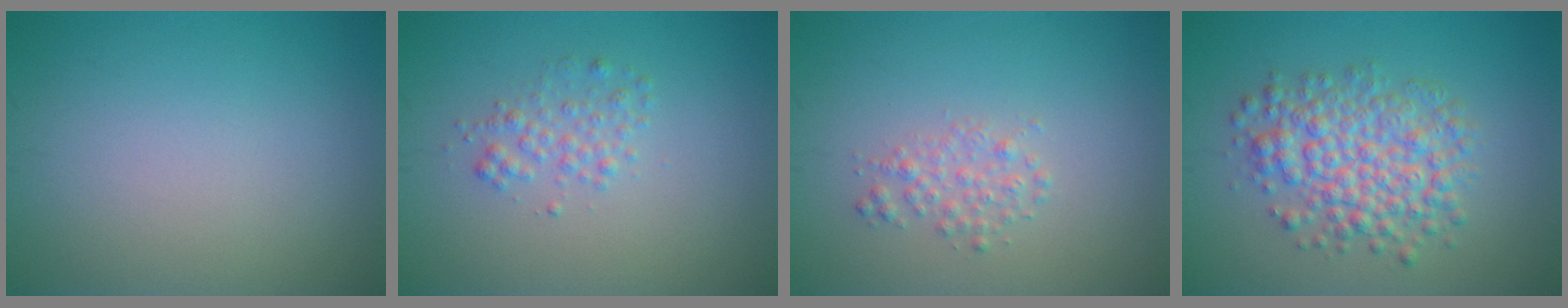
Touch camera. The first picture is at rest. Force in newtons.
{"total": 1.7, "press": 1.7, "slide": 0.0}
{"total": 1.6, "press": 1.6, "slide": 0.1}
{"total": 5.9, "press": 5.9, "slide": 0.1}